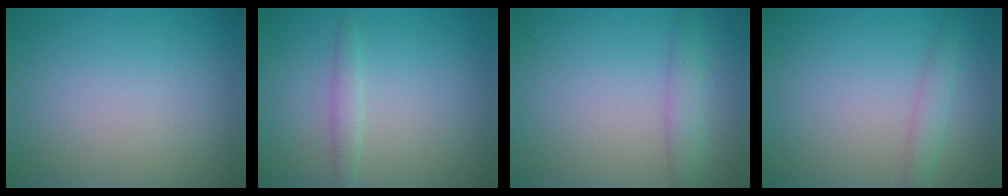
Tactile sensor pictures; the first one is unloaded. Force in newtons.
{"total": 1.3, "press": 1.3, "slide": 0.1}
{"total": 2.0, "press": 2.0, "slide": 0.0}
{"total": 1.7, "press": 1.7, "slide": 0.1}